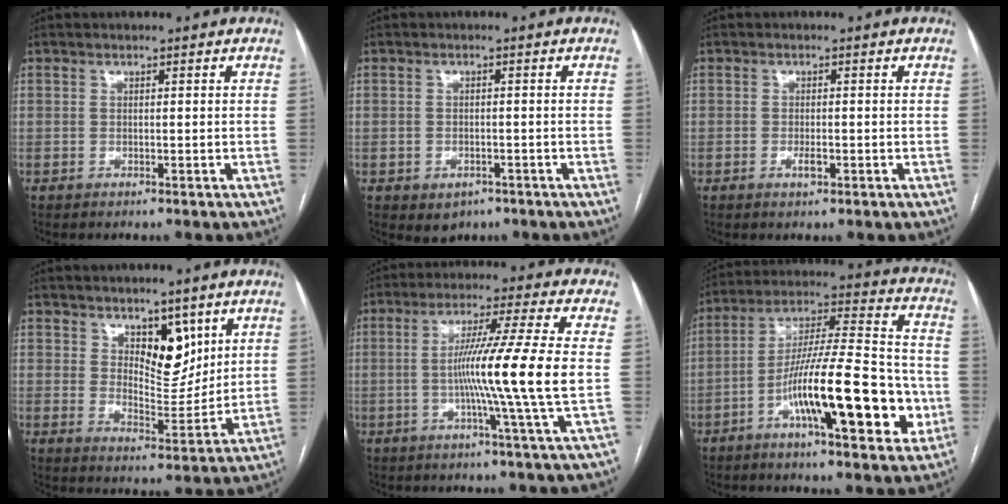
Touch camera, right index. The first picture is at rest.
{"total": 3.4, "force": [-1.8, 2.6, 1.2], "torque": [-0.012, 0.004, -0.011]}
{"total": 1.6, "force": [-0.6, 0.5, 1.3], "torque": [-0.025, 0.000, -0.009]}
{"total": 7.8, "force": [4.3, 3.8, 5.4], "torque": [-0.077, -0.008, 0.076]}
{"total": 12.8, "force": [-1.3, -3.0, 12.3], "torque": [-0.212, -0.014, -0.026]}
{"total": 19.9, "force": [-6.4, 3.6, 18.5], "torque": [-0.305, 0.010, -0.097]}